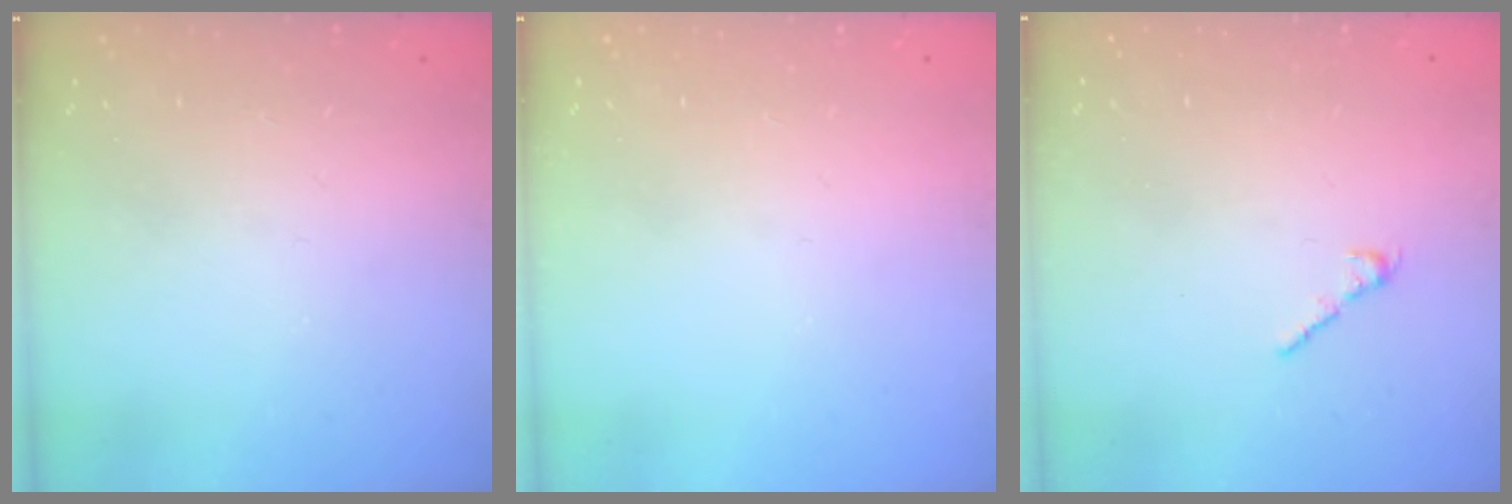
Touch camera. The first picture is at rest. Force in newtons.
{"total": 0.0}
{"total": 2.5, "press": 2.4, "slide": 0.7}